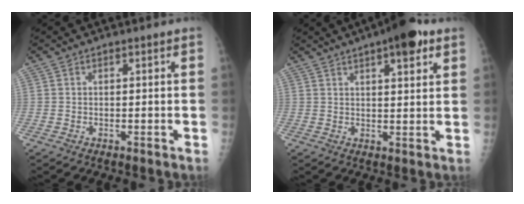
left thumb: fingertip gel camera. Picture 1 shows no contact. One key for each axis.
{"total": 9.3, "fx": 5.3, "fy": 2.8, "fz": 7.1, "tx": -0.084, "ty": -0.014, "tz": 0.069}